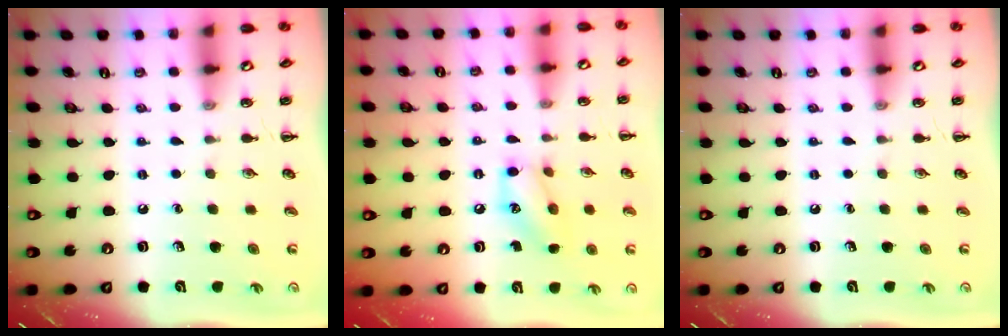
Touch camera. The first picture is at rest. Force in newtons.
{"total": 11.6, "press": 11.4, "slide": 2.1}
{"total": 0.0}